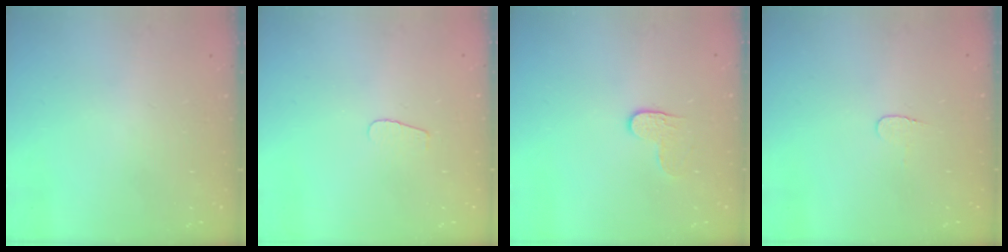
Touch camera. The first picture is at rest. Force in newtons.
{"total": 3.3, "press": 3.3, "slide": 0.4}
{"total": 4.2, "press": 4.2, "slide": 0.5}
{"total": 3.3, "press": 3.3, "slide": 0.3}